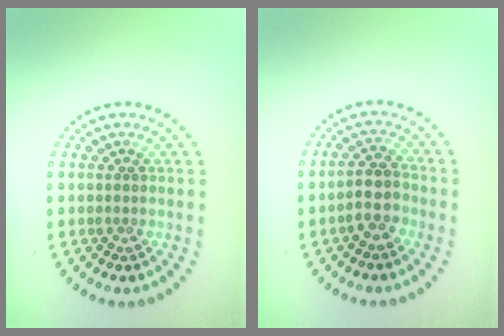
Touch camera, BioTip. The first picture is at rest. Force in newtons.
{"total": 2.5, "press": 2.2, "slide": 1.2}